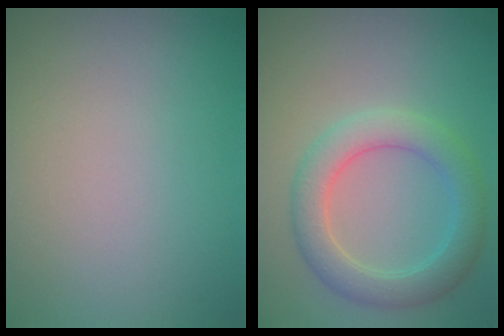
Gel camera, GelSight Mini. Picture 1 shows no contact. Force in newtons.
{"total": 4.3, "press": 4.2, "slide": 0.1}